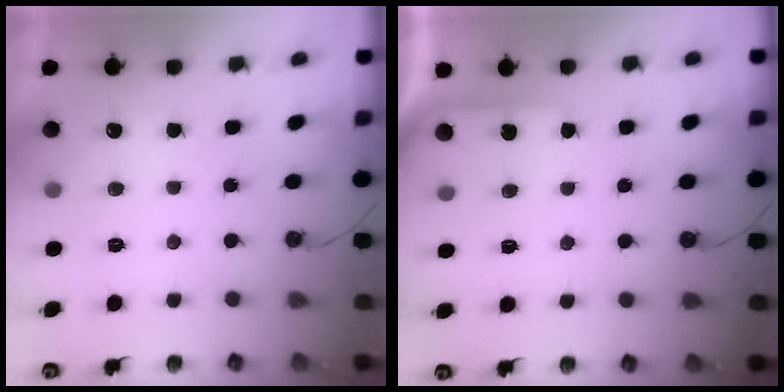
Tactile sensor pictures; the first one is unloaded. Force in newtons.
{"total": 3.1, "press": 3.1, "slide": 0.3}